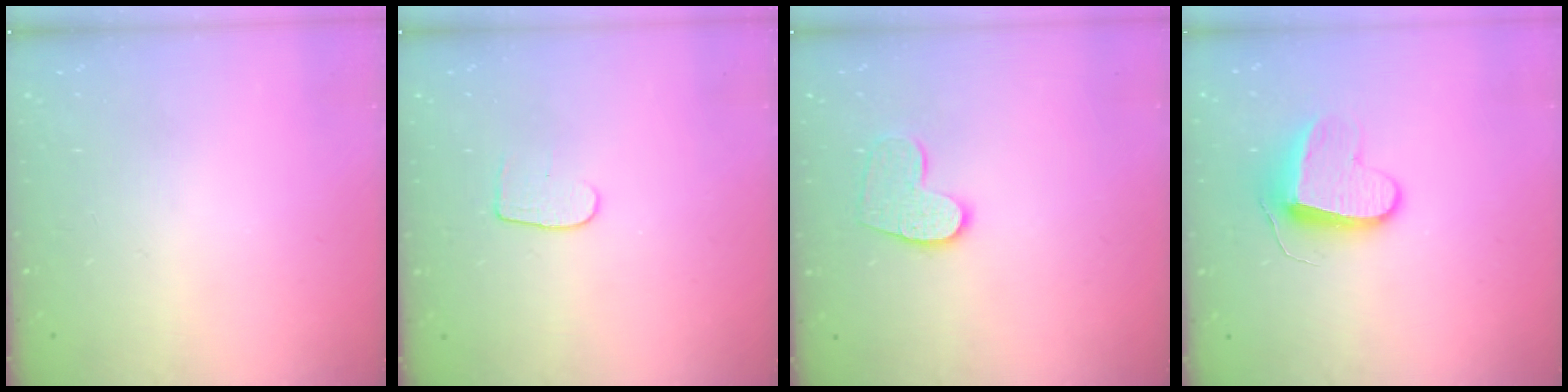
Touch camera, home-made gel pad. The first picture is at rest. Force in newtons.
{"total": 5.1, "press": 5.1, "slide": 0.4}
{"total": 9.9, "press": 9.9, "slide": 0.7}
{"total": 9.3, "press": 9.3, "slide": 0.1}